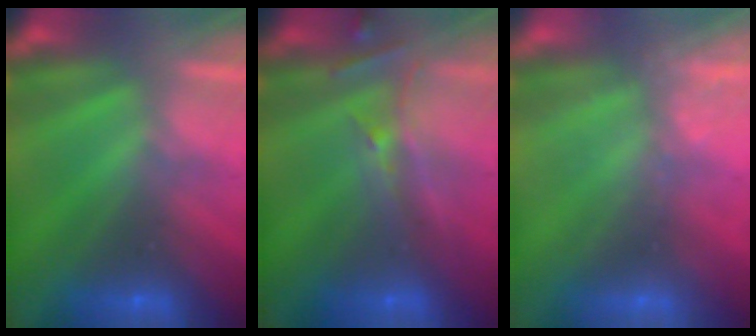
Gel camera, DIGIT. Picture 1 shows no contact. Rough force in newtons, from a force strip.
{"total": 2.6}
{"total": 2.6}